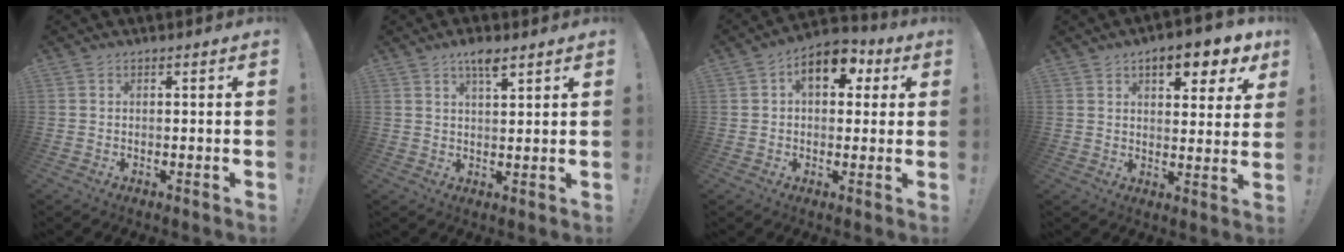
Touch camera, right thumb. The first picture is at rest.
{"total": 4.7, "force": [3.2, 1.1, 3.3], "torque": [-0.053, -0.017, 0.050]}
{"total": 10.5, "force": [3.8, 6.6, 7.2], "torque": [-0.101, -0.007, 0.066]}
{"total": 9.4, "force": [5.4, 4.0, 6.5], "torque": [-0.079, -0.029, 0.091]}